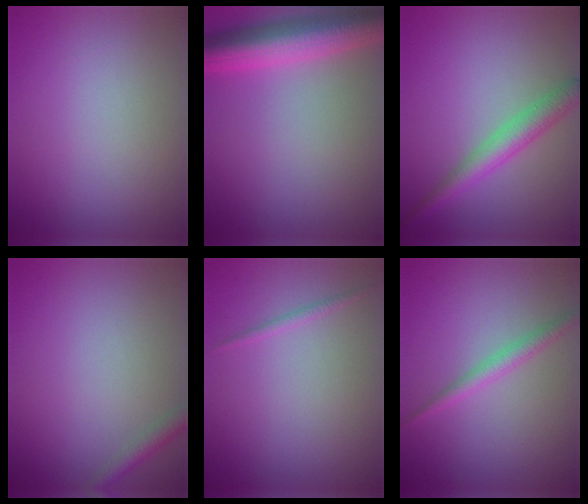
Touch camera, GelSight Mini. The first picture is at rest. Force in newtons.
{"total": 7.4, "press": 7.4, "slide": 0.6}
{"total": 3.5, "press": 3.5, "slide": 0.1}
{"total": 1.6, "press": 1.6, "slide": 0.1}
{"total": 0.7, "press": 0.7, "slide": 0.0}
{"total": 2.0, "press": 2.0, "slide": 0.1}